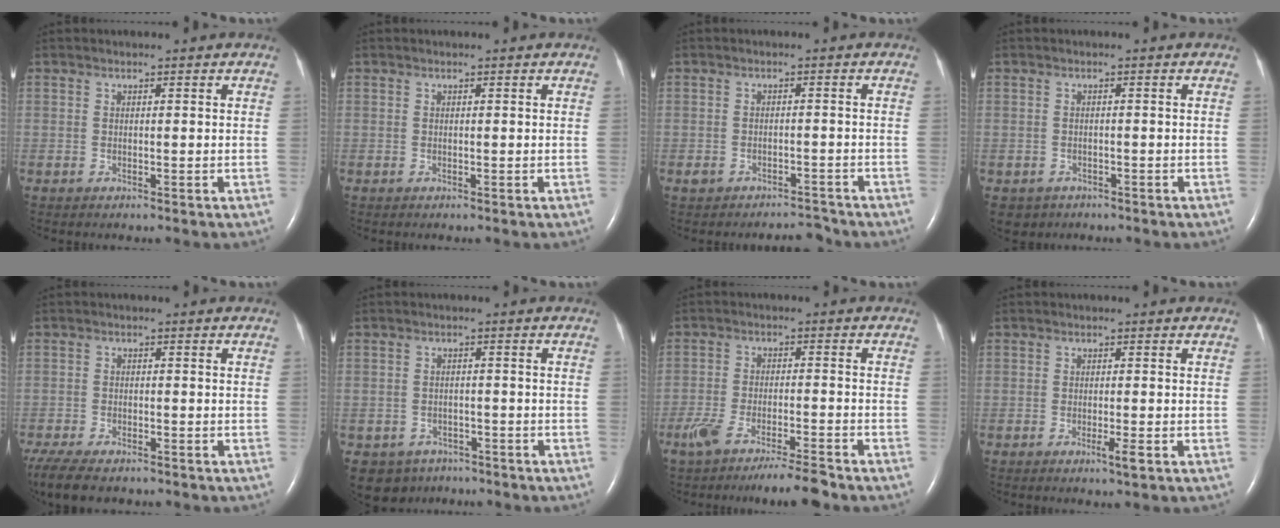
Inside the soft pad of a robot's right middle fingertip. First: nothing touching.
{"total": 0.0}
{"total": 2.5, "force": [-2.3, 0.9, 0.4], "torque": [-0.014, 0.006, -0.030]}
{"total": 2.8, "force": [-1.8, 2.1, 0.2], "torque": [-0.004, 0.004, -0.025]}
{"total": 9.8, "force": [-7.5, 3.5, 5.2], "torque": [-0.103, -0.016, -0.117]}
{"total": 5.4, "force": [-3.8, 3.9, 0.4], "torque": [-0.007, 0.008, -0.052]}
{"total": 8.3, "force": [-6.7, 0.2, 4.9], "torque": [-0.084, -0.015, -0.114]}
{"total": 1.7, "force": [-0.8, 0.0, 1.5], "torque": [-0.028, -0.004, -0.013]}